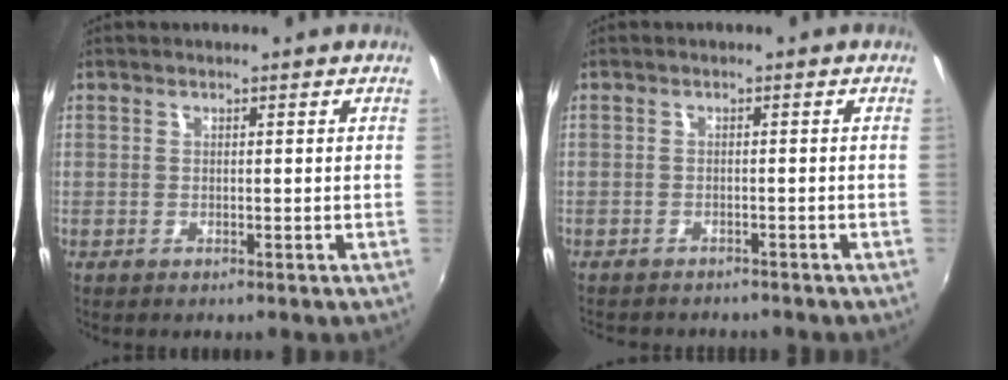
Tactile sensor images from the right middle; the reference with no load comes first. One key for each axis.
{"total": 4.5, "fx": -4.1, "fy": 1.2, "fz": 1.3, "tx": -0.036, "ty": -0.014, "tz": -0.061}